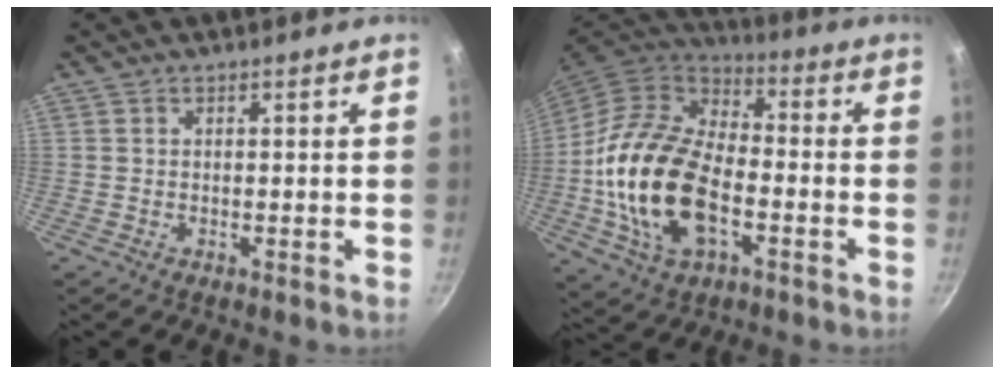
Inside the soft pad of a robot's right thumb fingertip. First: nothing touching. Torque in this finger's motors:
{"motor_torque": [-0.25, 1.59, 2.35, -0.43, 0.67]}